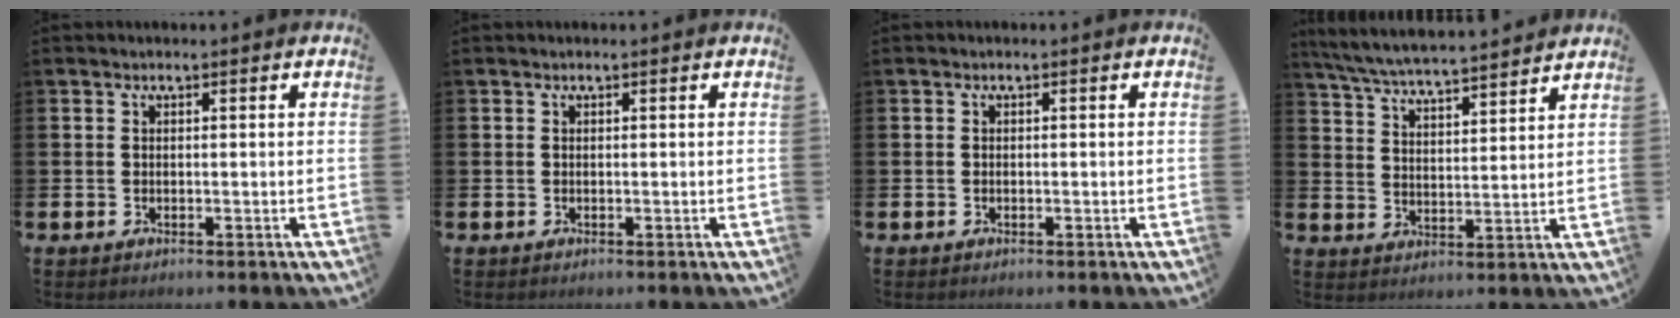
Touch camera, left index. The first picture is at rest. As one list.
[{"total": 0.0}, {"total": 0.0}, {"total": 6.2, "force": [6.0, 0.1, 1.5], "torque": [-0.056, -0.042, 0.105]}]